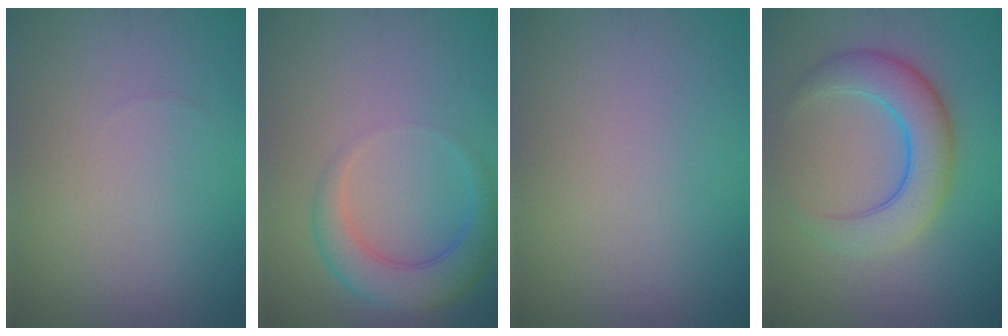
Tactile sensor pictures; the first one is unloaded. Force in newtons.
{"total": 4.1, "press": 4.1, "slide": 0.2}
{"total": 0.0}
{"total": 5.5, "press": 5.5, "slide": 0.2}